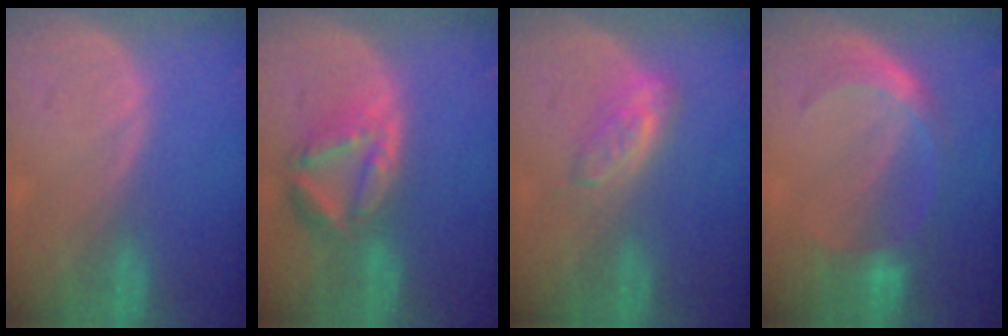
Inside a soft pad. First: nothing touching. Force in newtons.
{"total": 7.9, "press": 7.0, "slide": 3.8}
{"total": 4.4, "press": 4.1, "slide": 1.6}
{"total": 5.5, "press": 5.3, "slide": 1.6}